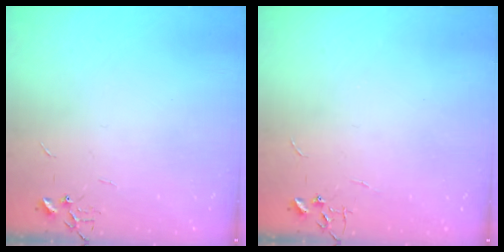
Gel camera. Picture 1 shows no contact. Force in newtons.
{"total": 0.0}